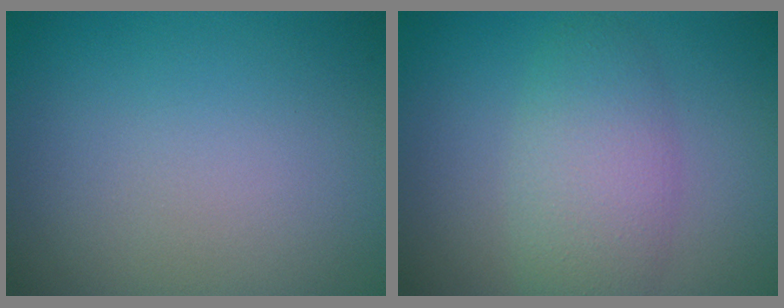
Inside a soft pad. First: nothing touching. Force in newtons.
{"total": 4.4, "press": 4.4, "slide": 0.2}